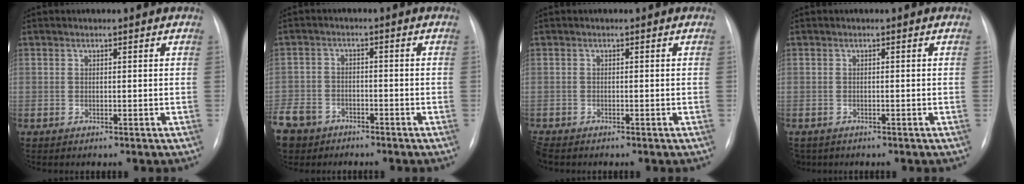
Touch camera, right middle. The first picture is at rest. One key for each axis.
{"total": 12.0, "fx": -7.6, "fy": 8.5, "fz": 3.6, "tx": -0.120, "ty": -0.004, "tz": -0.129}
{"total": 2.1, "fx": -1.8, "fy": 0.8, "fz": 0.7, "tx": -0.015, "ty": -0.005, "tz": -0.029}
{"total": 3.1, "fx": -2.3, "fy": 2.1, "fz": 0.5, "tx": -0.007, "ty": 0.001, "tz": -0.035}